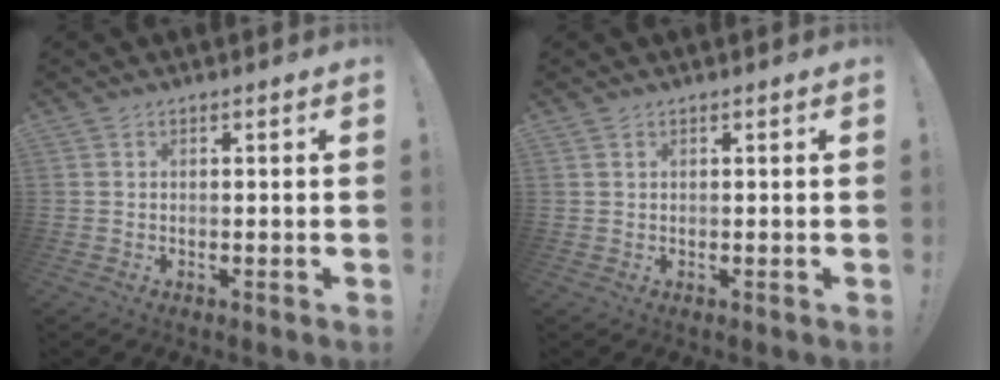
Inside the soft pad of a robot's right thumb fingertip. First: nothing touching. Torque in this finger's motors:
{"motor_torque": [0.07, 0.05, -0.21, -0.12, 0.04]}